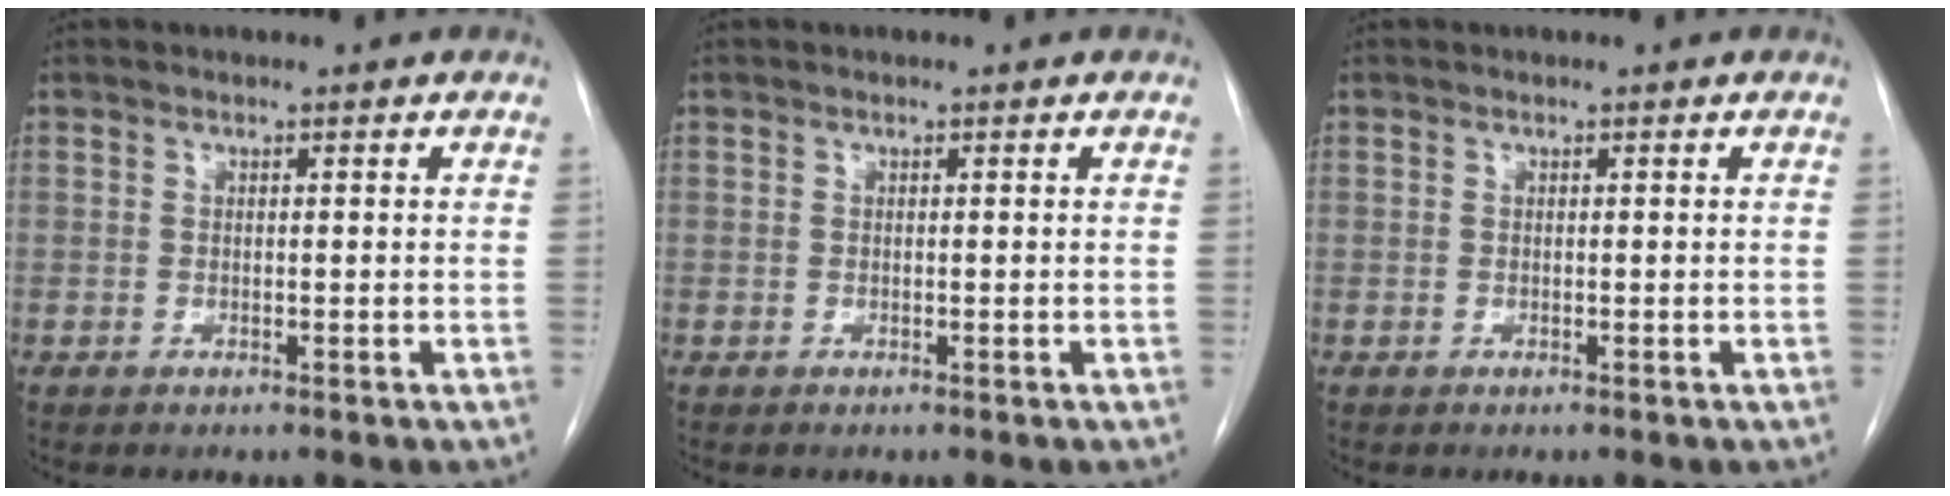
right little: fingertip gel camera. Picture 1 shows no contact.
{"total": 0.0}
{"total": 0.0}